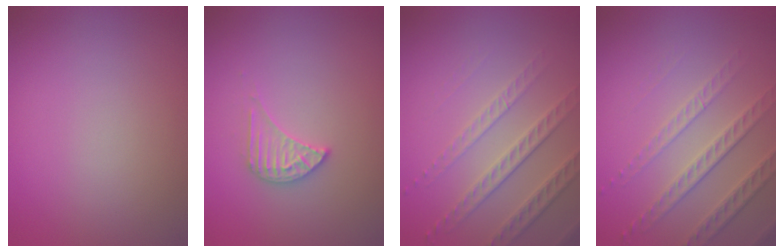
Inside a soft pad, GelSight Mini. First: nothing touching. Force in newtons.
{"total": 2.3, "press": 2.3, "slide": 0.3}
{"total": 3.5, "press": 3.2, "slide": 1.4}
{"total": 3.5, "press": 3.2, "slide": 1.4}